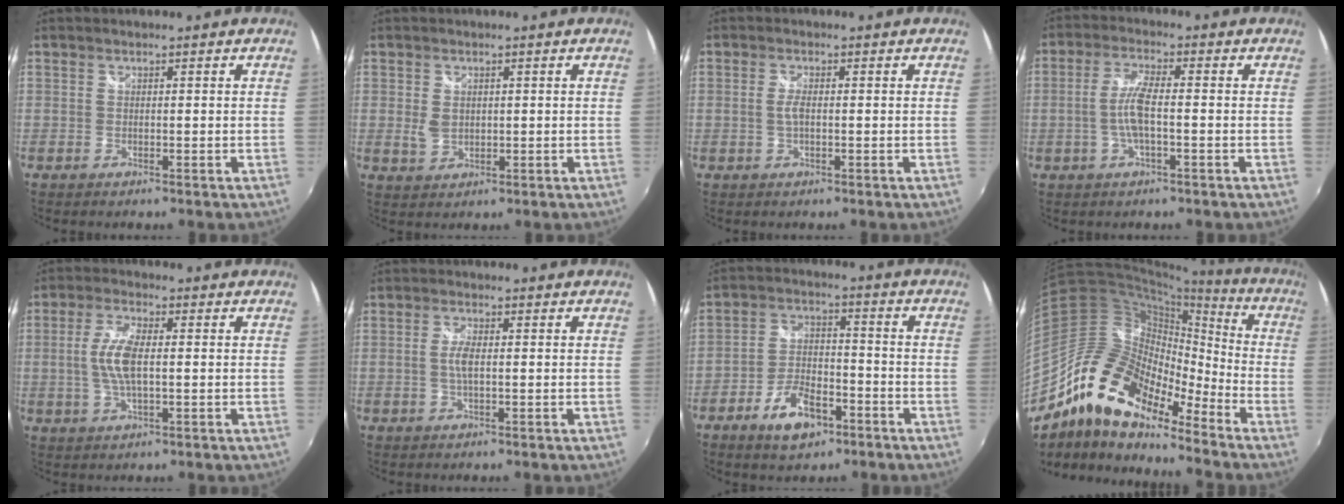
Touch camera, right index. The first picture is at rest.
{"total": 3.2, "force": [0.3, 2.5, 2.0], "torque": [-0.036, -0.001, 0.008]}
{"total": 2.8, "force": [-0.2, 1.0, 2.6], "torque": [-0.052, -0.001, -0.005]}
{"total": 6.0, "force": [-1.2, 1.1, 5.7], "torque": [-0.117, 0.002, -0.023]}
{"total": 7.2, "force": [0.0, 2.7, 6.7], "torque": [-0.138, 0.004, 0.001]}
{"total": 2.8, "force": [-0.1, 0.8, 2.7], "torque": [-0.054, -0.001, -0.004]}
{"total": 9.5, "force": [-5.6, 4.7, 6.1], "torque": [-0.126, 0.009, -0.093]}
{"total": 18.0, "force": [-13.1, 7.5, 9.7], "torque": [-0.169, -0.006, -0.252]}